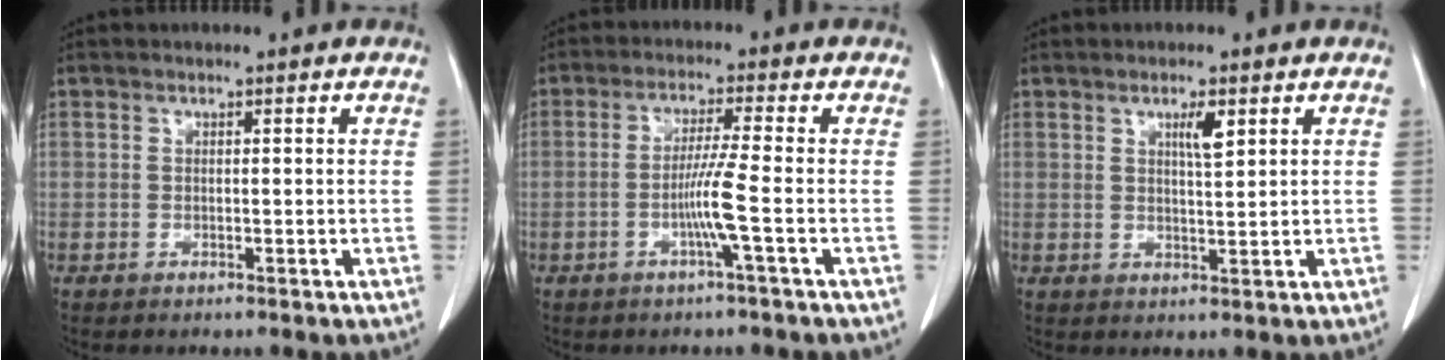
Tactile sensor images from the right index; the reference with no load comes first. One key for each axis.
{"total": 5.2, "fx": -1.6, "fy": -1.3, "fz": 4.8, "tx": -0.095, "ty": -0.004, "tz": -0.033}
{"total": 3.1, "fx": 1.5, "fy": 0.4, "fz": 2.7, "tx": -0.046, "ty": -0.002, "tz": 0.026}